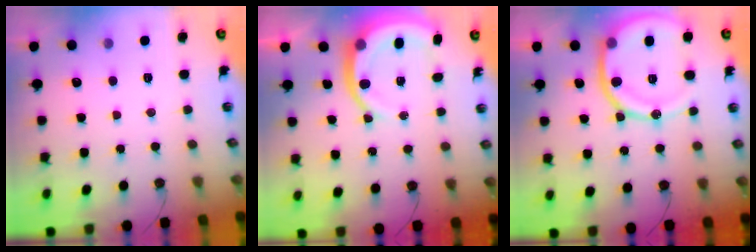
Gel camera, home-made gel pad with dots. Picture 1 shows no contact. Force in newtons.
{"total": 10.4, "press": 10.3, "slide": 1.2}
{"total": 17.4, "press": 17.3, "slide": 2.2}